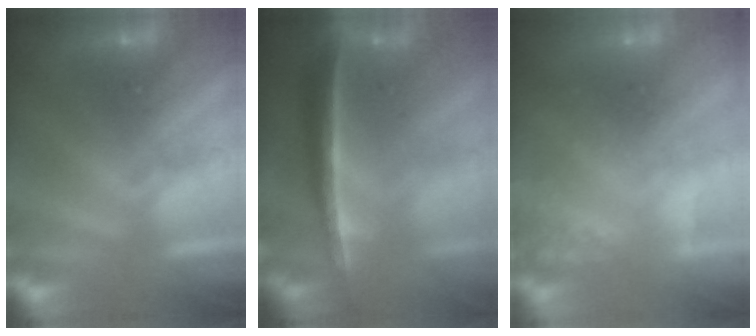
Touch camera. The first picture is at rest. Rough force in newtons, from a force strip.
{"total": 9.2}
{"total": 8.0}